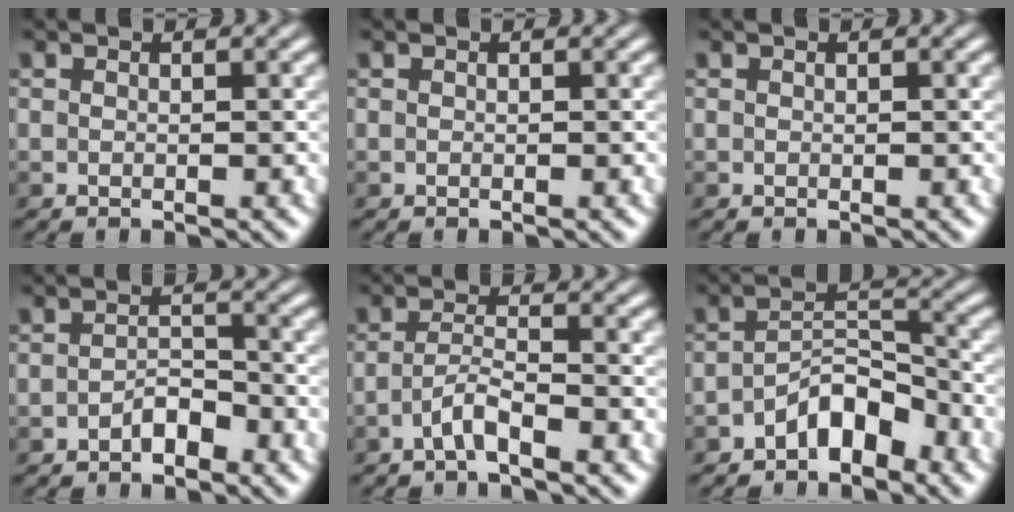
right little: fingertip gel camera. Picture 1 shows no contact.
{"total": 0.0}
{"total": 0.0}
{"total": 2.4, "force": [-2.4, 0.1, 0.5], "torque": [-0.011, 0.002, -0.047]}
{"total": 3.3, "force": [-2.8, -0.2, 1.7], "torque": [-0.046, 0.005, -0.060]}
{"total": 4.0, "force": [-3.7, 0.8, 1.2], "torque": [-0.019, 0.019, -0.070]}